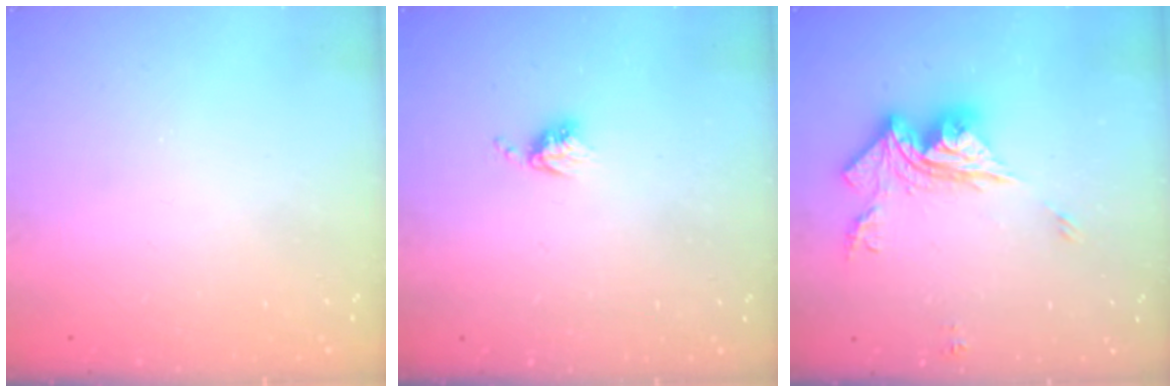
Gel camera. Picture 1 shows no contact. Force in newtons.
{"total": 3.7, "press": 3.7, "slide": 0.5}
{"total": 14.4, "press": 14.3, "slide": 1.7}